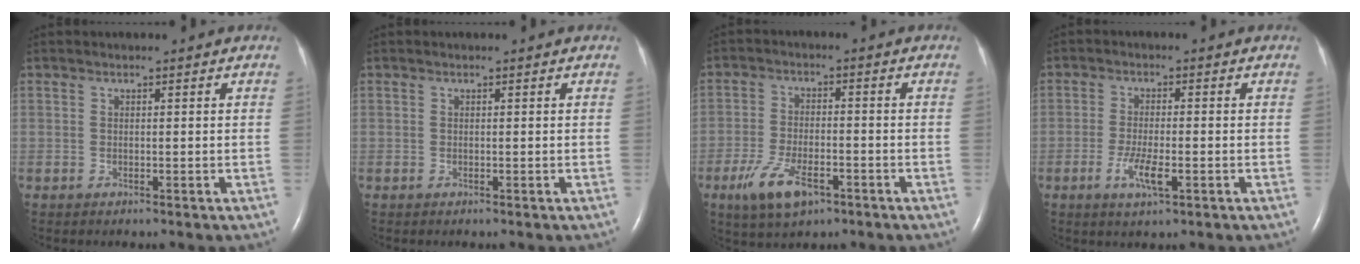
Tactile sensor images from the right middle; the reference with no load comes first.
{"total": 0.0}
{"total": 8.0, "force": [-4.4, 3.1, 5.9], "torque": [-0.124, -0.010, -0.074]}
{"total": 4.5, "force": [-1.7, 1.0, 4.0], "torque": [-0.086, -0.005, -0.030]}